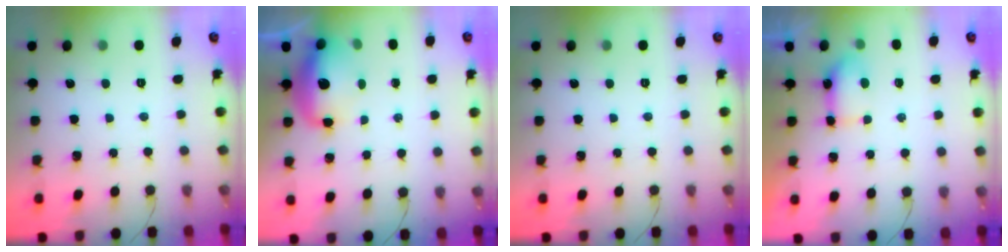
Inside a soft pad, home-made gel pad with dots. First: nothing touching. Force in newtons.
{"total": 11.3, "press": 11.0, "slide": 2.7}
{"total": 0.0}
{"total": 9.3, "press": 6.1, "slide": 7.1}